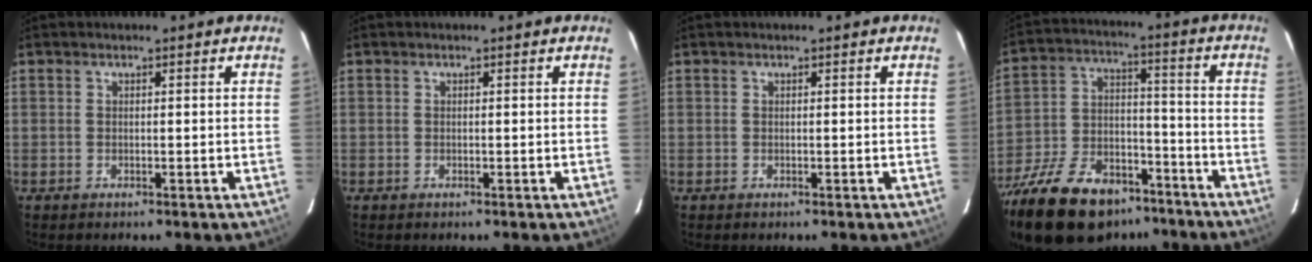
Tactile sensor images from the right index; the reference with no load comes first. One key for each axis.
{"total": 0.0}
{"total": 0.0}
{"total": 26.0, "fx": -18.6, "fy": 12.8, "fz": 12.9, "tx": -0.282, "ty": 0.000, "tz": -0.289}